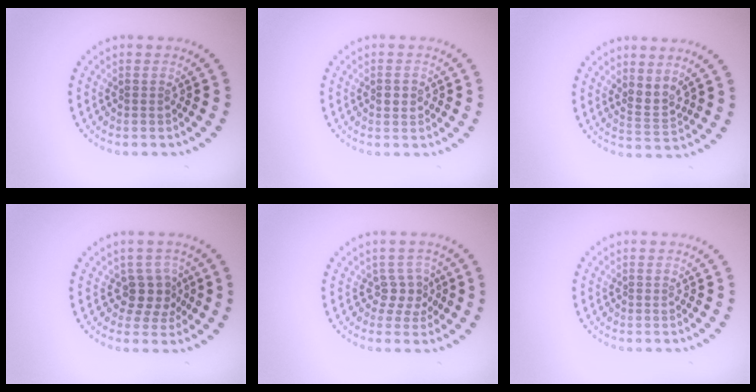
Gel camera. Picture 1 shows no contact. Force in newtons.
{"total": 1.2, "press": 1.2, "slide": 0.1}
{"total": 1.9, "press": 1.4, "slide": 1.2}
{"total": 2.7, "press": 2.1, "slide": 1.7}
{"total": 2.0, "press": 1.5, "slide": 1.3}
{"total": 0.0}